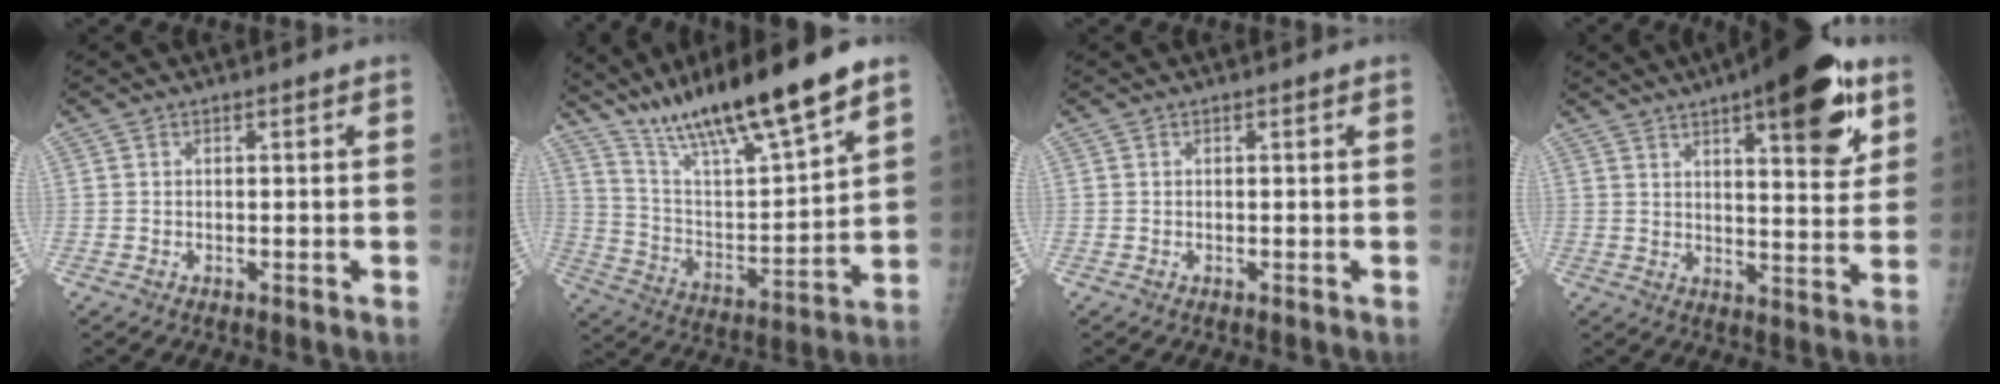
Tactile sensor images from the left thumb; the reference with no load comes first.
{"total": 21.6, "force": [16.0, 3.0, 14.2], "torque": [-0.229, -0.064, 0.290]}
{"total": 0.0}
{"total": 18.6, "force": [9.7, 5.9, 14.7], "torque": [-0.173, -0.036, 0.133]}